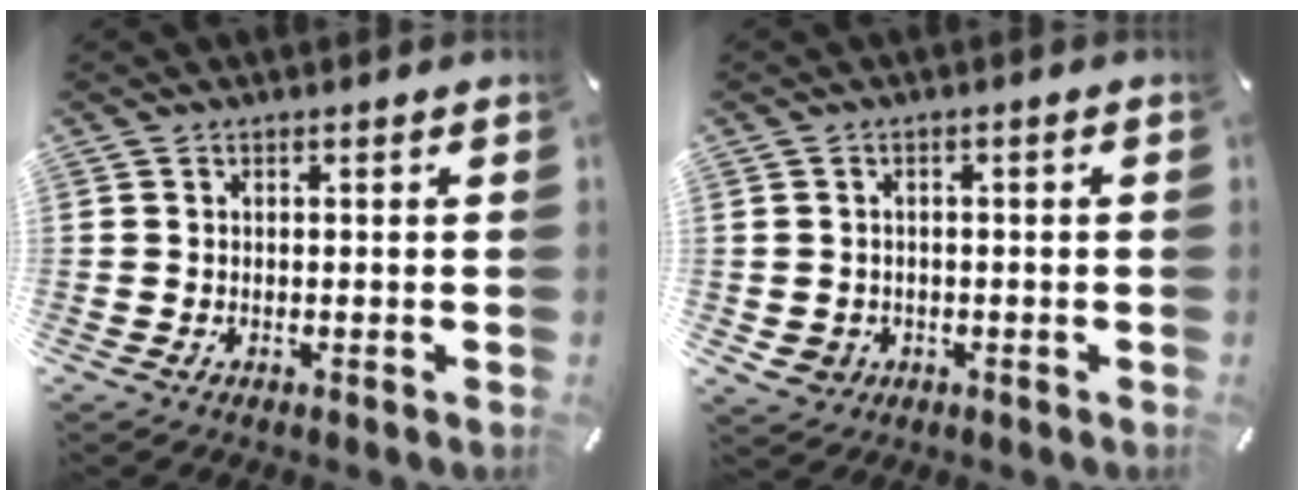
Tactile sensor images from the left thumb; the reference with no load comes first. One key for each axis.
{"total": 3.4, "fx": -0.9, "fy": 3.0, "fz": 1.1, "tx": -0.025, "ty": 0.003, "tz": -0.018}